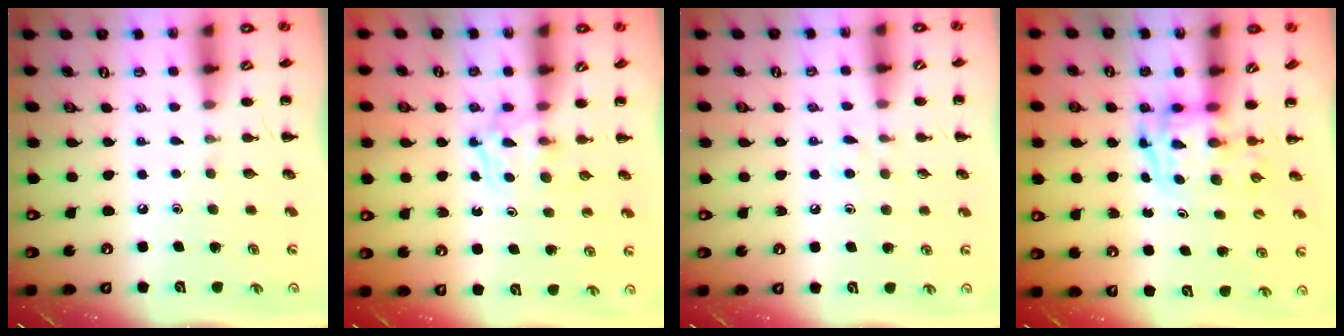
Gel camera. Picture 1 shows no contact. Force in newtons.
{"total": 3.4, "press": 3.2, "slide": 1.3}
{"total": 4.1, "press": 3.9, "slide": 1.5}
{"total": 3.3, "press": 3.2, "slide": 0.6}